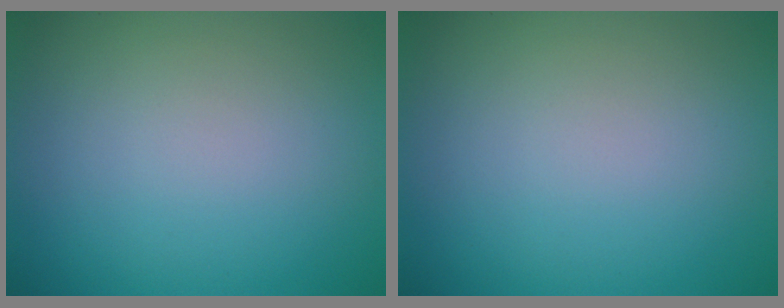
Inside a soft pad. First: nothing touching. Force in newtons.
{"total": 0.0}